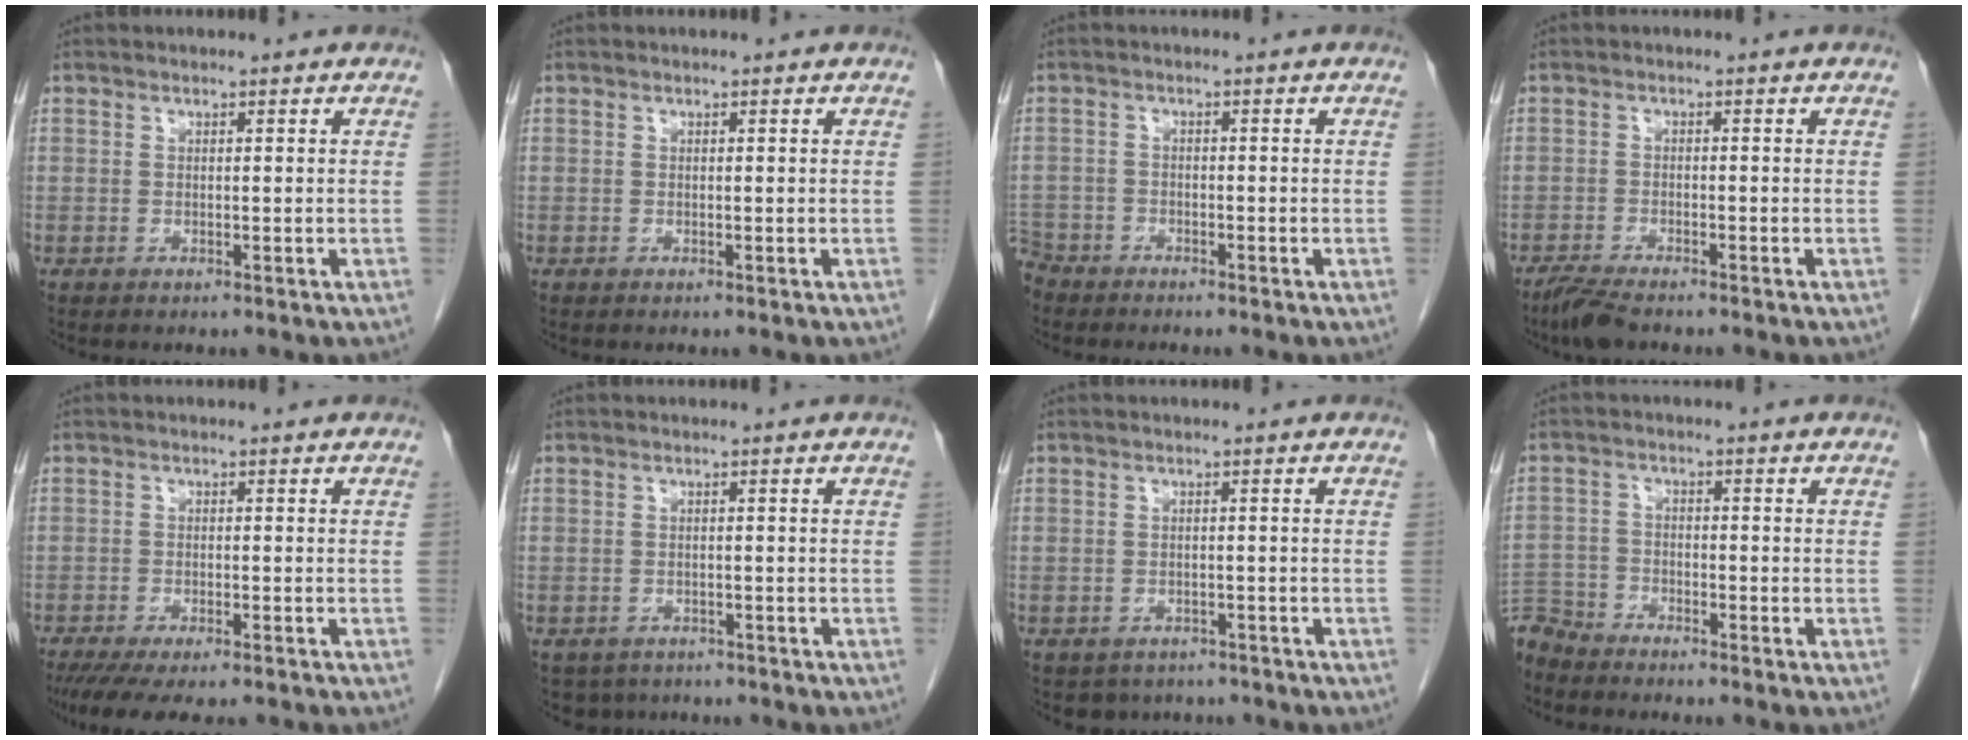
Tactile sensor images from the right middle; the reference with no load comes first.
{"total": 0.0}
{"total": 4.4, "force": [-4.0, 1.8, 0.2], "torque": [-0.003, -0.006, -0.081]}
{"total": 3.5, "force": [-3.0, 0.4, 1.9], "torque": [-0.045, -0.012, -0.056]}
{"total": 11.5, "force": [-9.7, 2.2, 5.8], "torque": [-0.087, -0.019, -0.137]}
{"total": 4.0, "force": [-3.2, 2.4, 0.4], "torque": [0.002, 0.002, -0.045]}
{"total": 4.2, "force": [-3.5, 2.4, 0.2], "torque": [0.003, 0.007, -0.045]}
{"total": 5.8, "force": [-5.7, 1.2, 0.0], "torque": [0.006, -0.006, -0.113]}